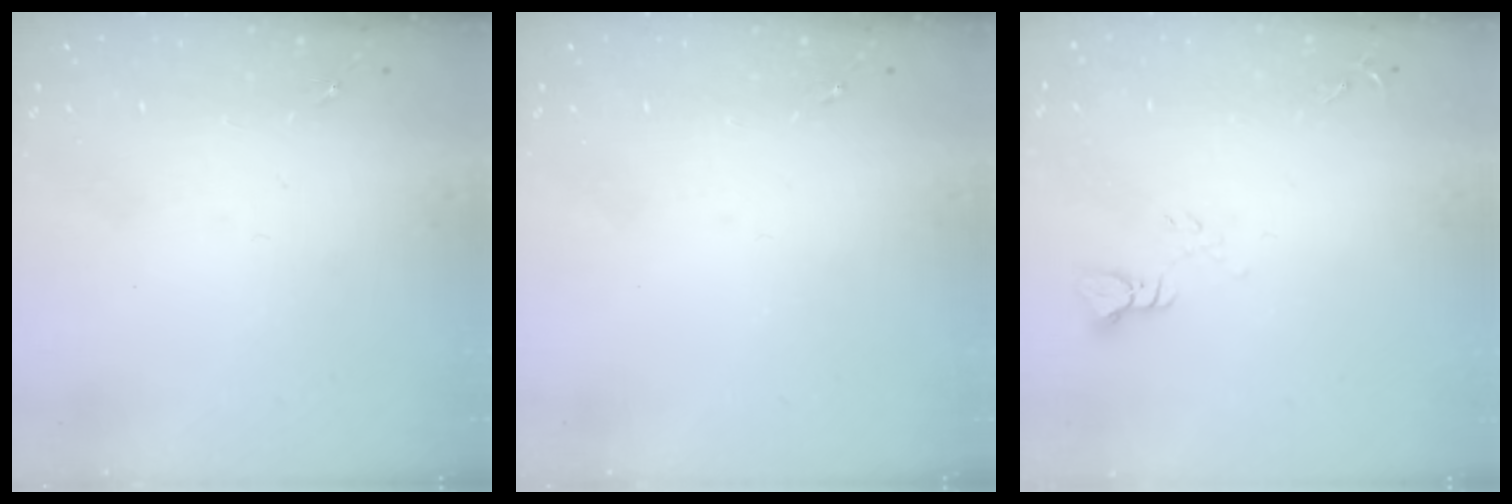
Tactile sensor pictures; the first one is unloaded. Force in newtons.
{"total": 0.0}
{"total": 3.3, "press": 3.3, "slide": 0.3}